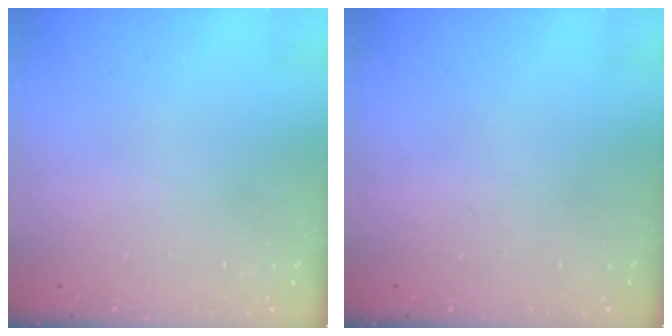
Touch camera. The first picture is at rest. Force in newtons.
{"total": 0.0}